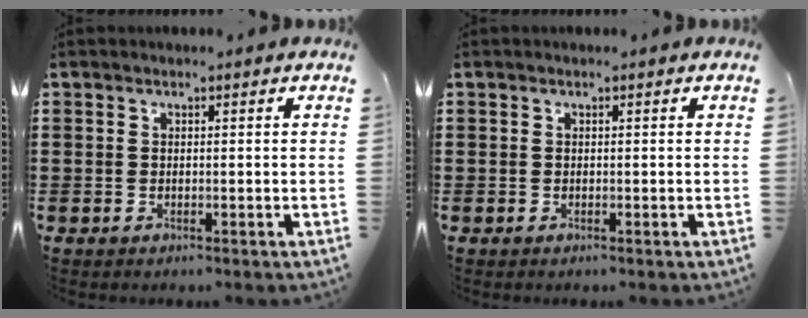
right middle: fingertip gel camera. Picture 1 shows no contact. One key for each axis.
{"total": 0.0}